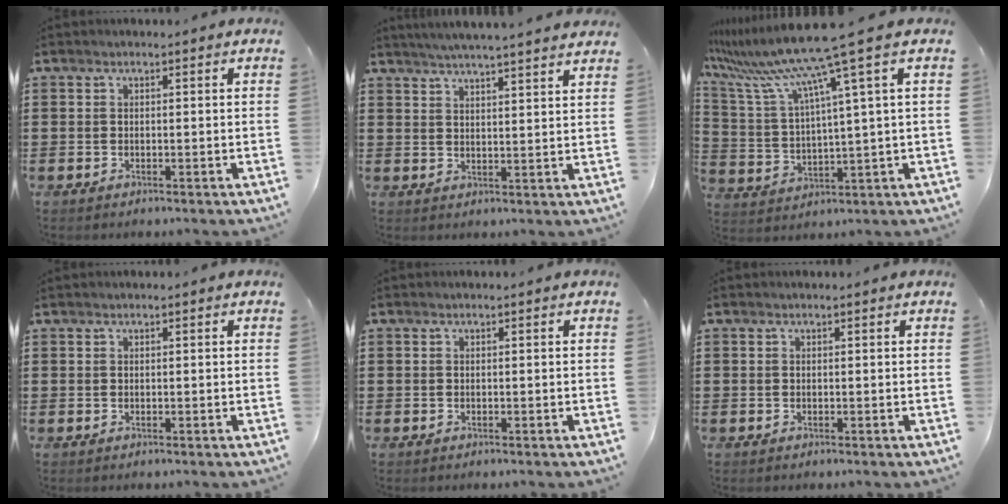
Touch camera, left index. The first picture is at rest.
{"total": 4.1, "force": [3.9, -0.8, 1.0], "torque": [-0.032, -0.018, 0.068]}
{"total": 11.2, "force": [7.5, -0.9, 8.3], "torque": [-0.197, -0.041, 0.113]}
{"total": 0.0}
{"total": 0.0}
{"total": 0.0}